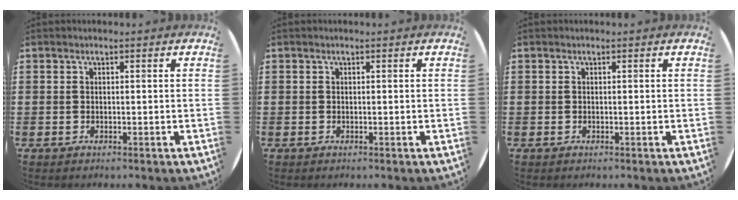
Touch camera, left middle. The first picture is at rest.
{"total": 0.0}
{"total": 0.0}